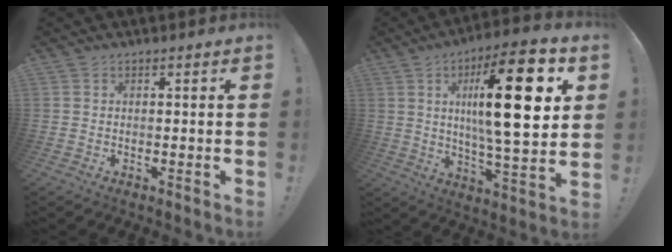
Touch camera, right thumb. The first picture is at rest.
{"total": 23.8, "force": [5.9, 6.5, 22.1], "torque": [-0.351, -0.016, 0.075]}